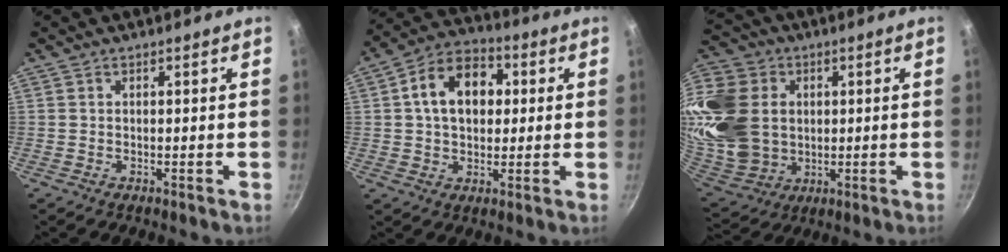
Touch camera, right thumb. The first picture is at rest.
{"total": 13.1, "force": [2.2, 9.3, 9.0], "torque": [-0.111, 0.022, 0.021]}
{"total": 24.6, "force": [4.0, 19.4, 14.7], "torque": [-0.315, -0.001, 0.087]}